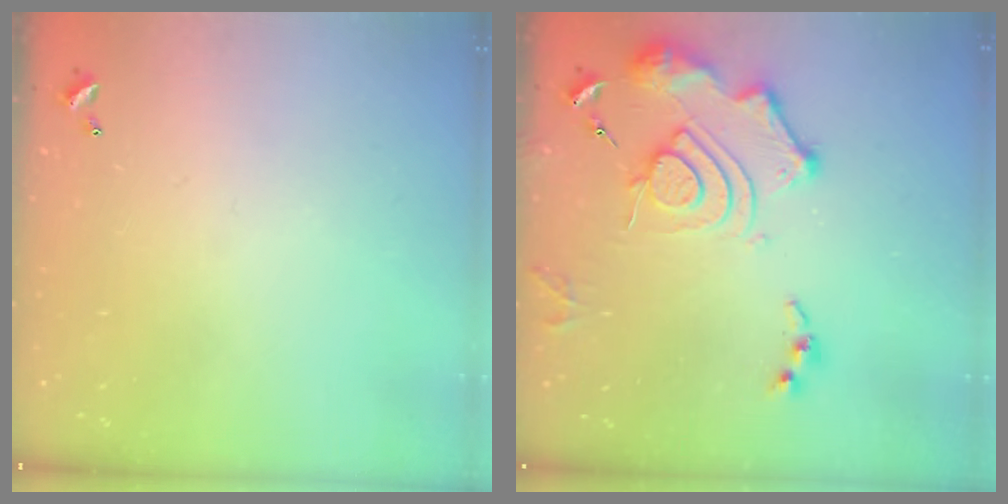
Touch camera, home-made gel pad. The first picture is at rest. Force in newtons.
{"total": 15.2, "press": 15.1, "slide": 1.7}